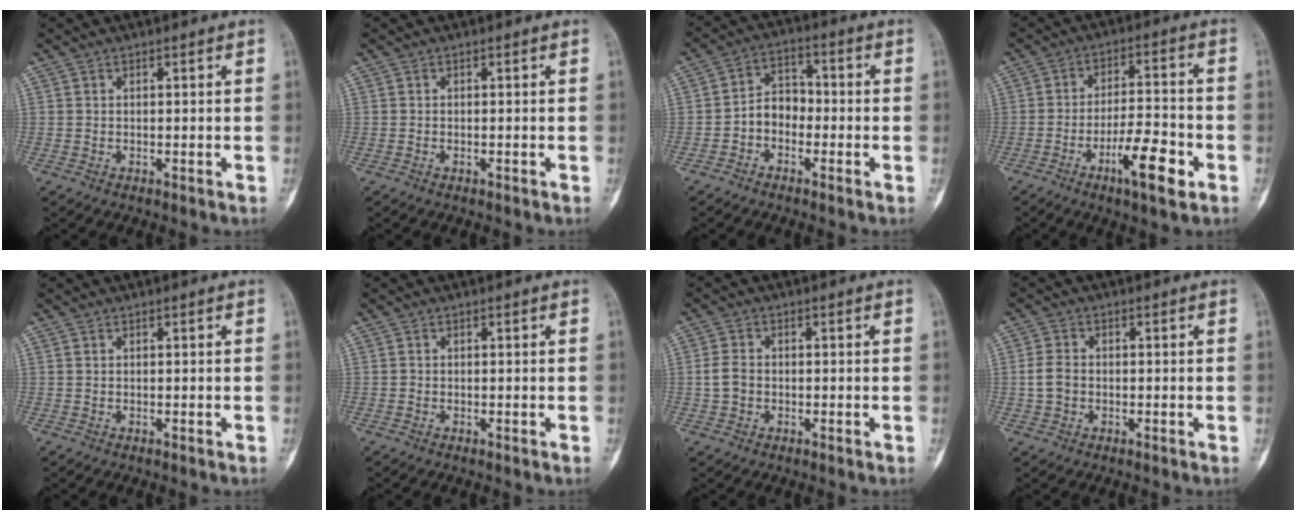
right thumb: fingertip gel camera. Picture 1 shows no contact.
{"total": 0.0}
{"total": 5.8, "force": [-1.9, 4.4, 3.2], "torque": [-0.028, 0.032, -0.049]}
{"total": 10.6, "force": [-4.9, 2.8, 8.9], "torque": [-0.148, 0.025, -0.080]}
{"total": 0.0}
{"total": 0.0}
{"total": 3.3, "force": [-0.5, 2.6, 1.9], "torque": [-0.035, 0.011, -0.012]}
{"total": 3.6, "force": [-0.5, 2.9, 2.2], "torque": [-0.041, 0.011, -0.012]}